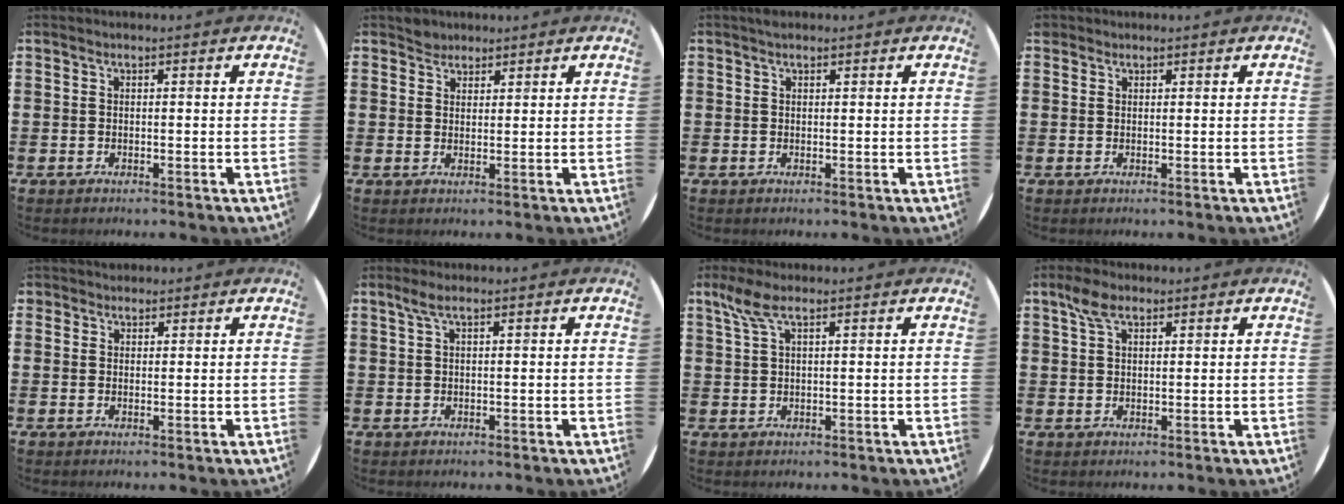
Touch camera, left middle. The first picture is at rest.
{"total": 2.1, "force": [1.9, 0.9, -0.1], "torque": [0.007, 0.000, 0.037]}
{"total": 0.5, "force": [0.5, 0.2, 0.0], "torque": [-0.002, 0.002, 0.009]}
{"total": 0.6, "force": [0.6, 0.3, -0.1], "torque": [0.001, 0.002, 0.011]}
{"total": 1.2, "force": [1.0, 0.6, -0.1], "torque": [-0.001, 0.002, 0.022]}
{"total": 1.5, "force": [0.8, 0.2, 1.3], "torque": [-0.027, 0.004, 0.013]}
{"total": 3.4, "force": [1.9, 0.9, 2.6], "torque": [-0.057, 0.005, 0.033]}
{"total": 3.4, "force": [2.2, 1.7, 2.0], "torque": [-0.036, 0.004, 0.039]}